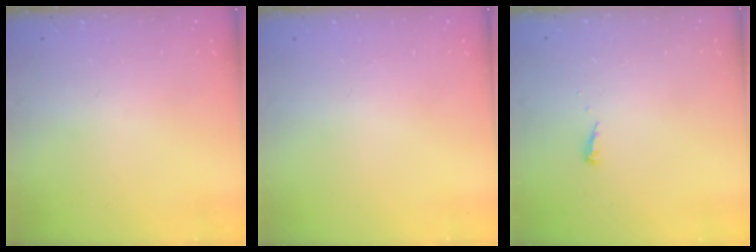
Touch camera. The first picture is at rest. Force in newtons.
{"total": 0.0}
{"total": 3.9, "press": 3.9, "slide": 0.4}